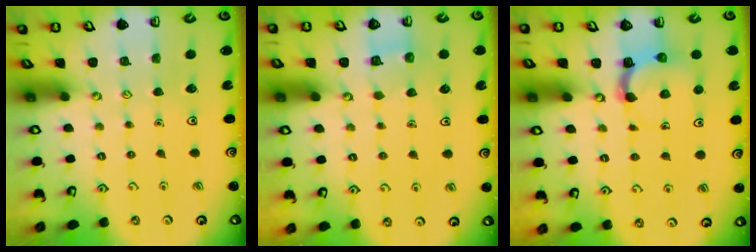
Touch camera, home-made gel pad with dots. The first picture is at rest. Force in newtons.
{"total": 4.2, "press": 4.2, "slide": 0.4}
{"total": 4.6, "press": 4.6, "slide": 0.8}